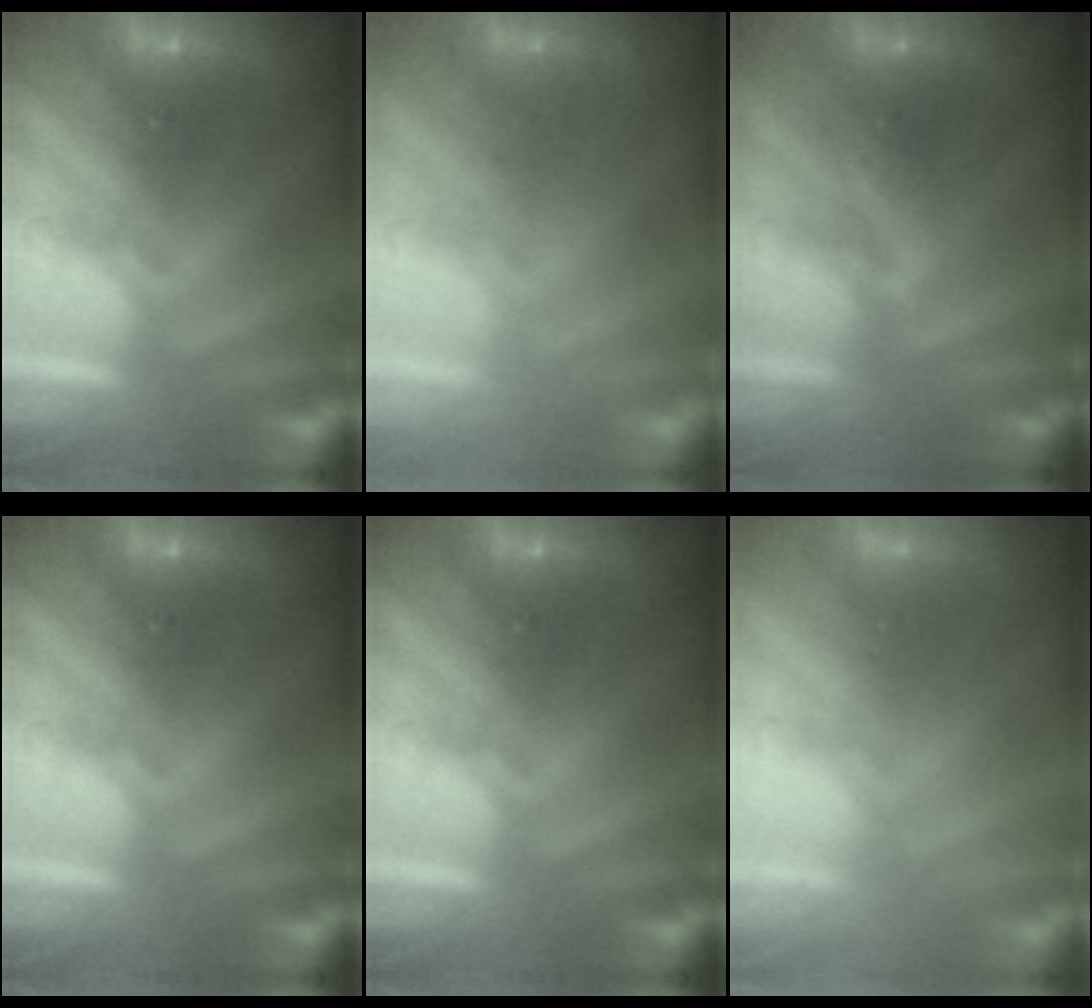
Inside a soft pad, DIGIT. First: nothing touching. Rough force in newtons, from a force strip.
{"total": 2.2}
{"total": 2.3}
{"total": 0.0}
{"total": 0.0}
{"total": 2.9}